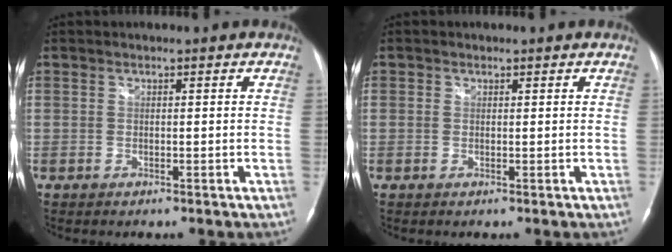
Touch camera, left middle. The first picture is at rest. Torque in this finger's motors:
{"motor_torque": [-0.33, 0.02, -0.10, -0.01]}